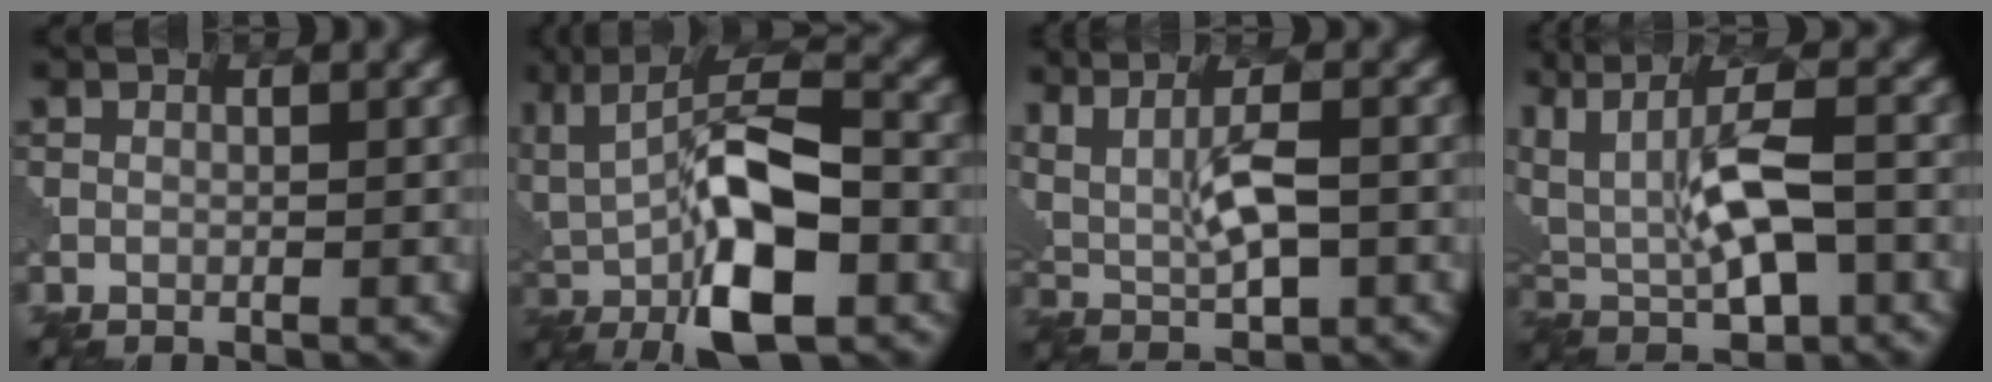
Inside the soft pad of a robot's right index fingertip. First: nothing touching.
{"total": 11.6, "force": [-1.6, 4.8, 10.4], "torque": [-0.172, 0.008, -0.036]}
{"total": 5.1, "force": [1.9, 1.8, 4.4], "torque": [-0.096, -0.002, 0.046]}
{"total": 9.1, "force": [1.5, 4.2, 8.0], "torque": [-0.149, 0.010, 0.023]}